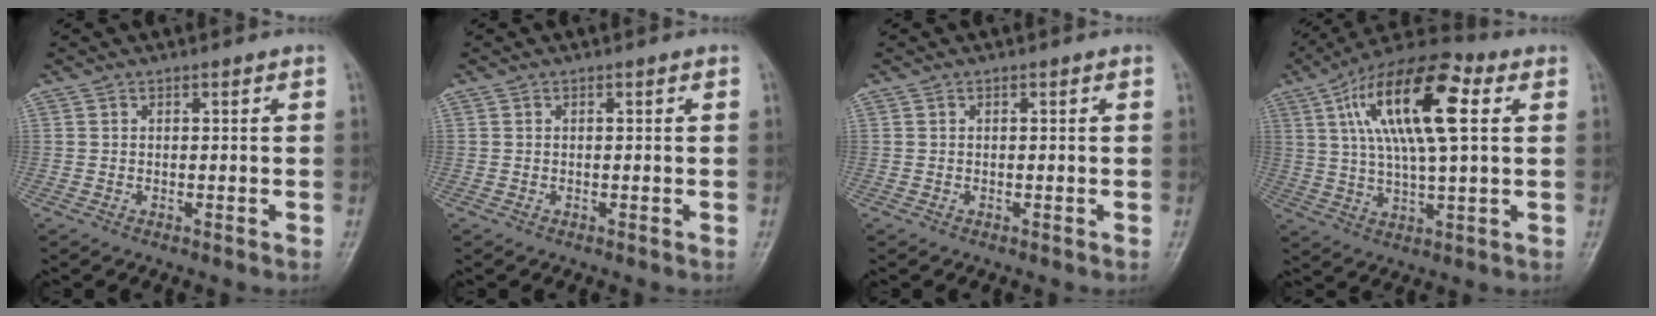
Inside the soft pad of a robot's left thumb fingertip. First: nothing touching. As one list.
[{"total": 0.0}, {"total": 0.0}, {"total": 19.0, "force": [5.6, 6.6, 16.9], "torque": [-0.295, 0.014, 0.087]}]